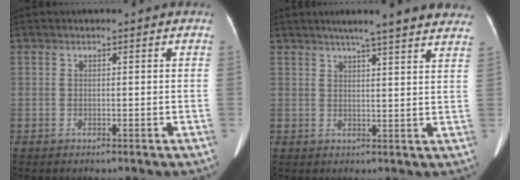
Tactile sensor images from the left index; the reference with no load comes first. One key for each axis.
{"total": 14.8, "fx": 12.6, "fy": 0.8, "fz": 7.7, "tx": -0.101, "ty": 0.018, "tz": 0.142}